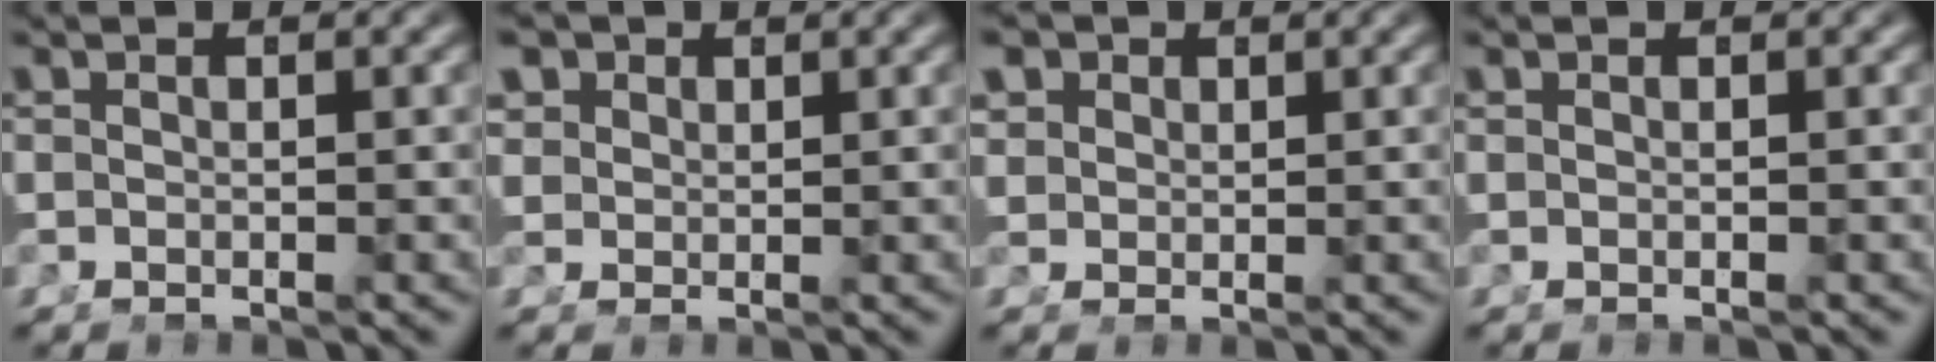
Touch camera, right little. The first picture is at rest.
{"total": 2.6, "force": [1.7, 1.5, 1.3], "torque": [-0.027, -0.005, 0.040]}
{"total": 2.2, "force": [1.4, 1.3, 1.1], "torque": [-0.025, -0.005, 0.036]}
{"total": 0.0}